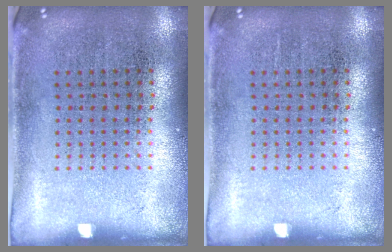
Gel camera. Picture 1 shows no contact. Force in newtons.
{"total": 0.0}